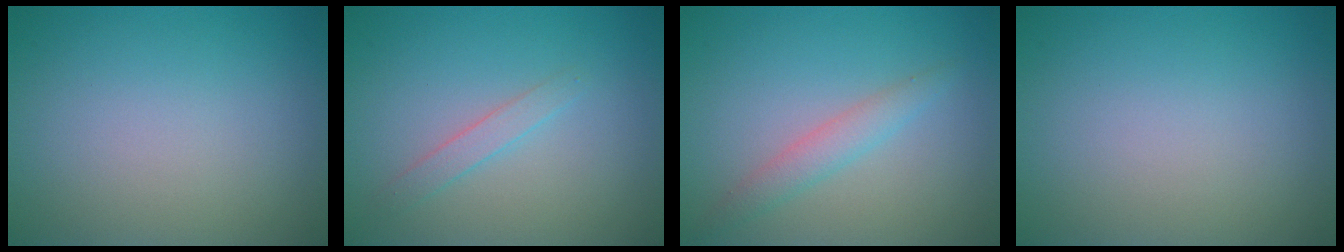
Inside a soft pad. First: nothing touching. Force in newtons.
{"total": 1.4, "press": 1.4, "slide": 0.1}
{"total": 2.0, "press": 2.0, "slide": 0.2}
{"total": 0.0}